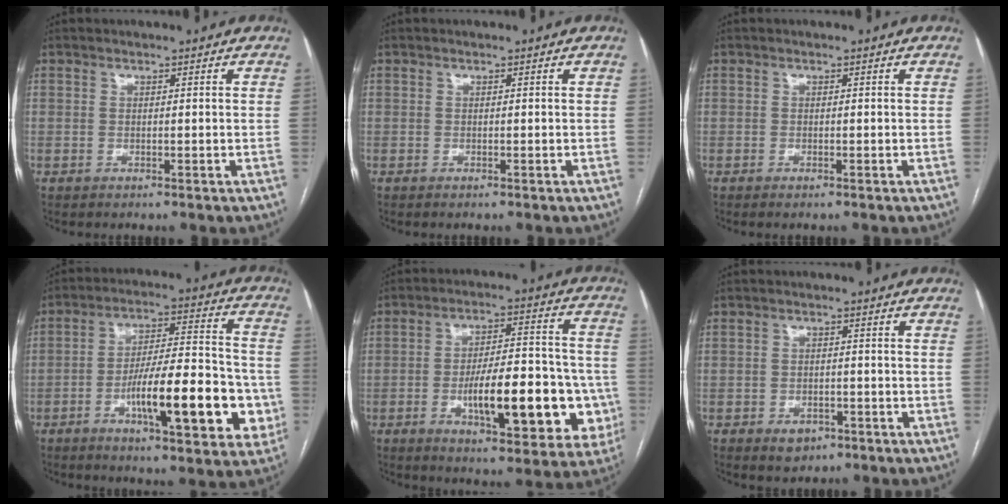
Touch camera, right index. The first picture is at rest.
{"total": 0.0}
{"total": 0.7, "force": [-0.5, 0.1, 0.4], "torque": [-0.010, -0.002, -0.006]}
{"total": 18.4, "force": [-5.7, 4.4, 17.0], "torque": [-0.247, 0.018, -0.080]}
{"total": 19.2, "force": [-5.1, 5.9, 17.5], "torque": [-0.213, 0.025, -0.060]}
{"total": 3.2, "force": [-1.8, 2.2, 1.5], "torque": [-0.014, 0.003, -0.015]}